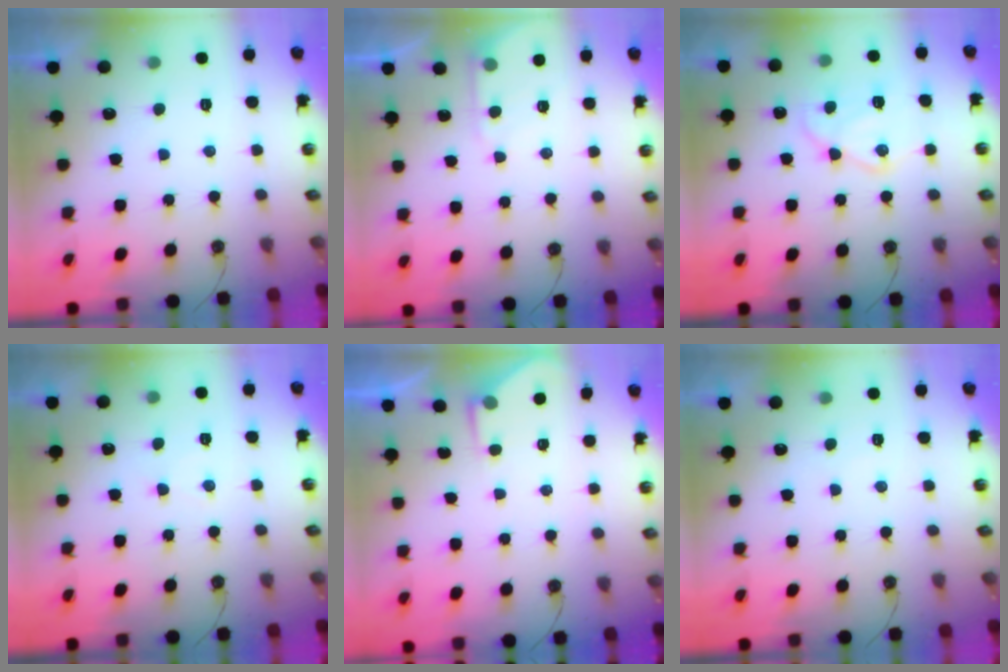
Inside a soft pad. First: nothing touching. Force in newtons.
{"total": 6.5, "press": 6.4, "slide": 0.6}
{"total": 14.9, "press": 14.9, "slide": 1.4}
{"total": 4.0, "press": 3.9, "slide": 0.7}
{"total": 2.9, "press": 2.9, "slide": 0.5}
{"total": 2.8, "press": 2.7, "slide": 0.5}